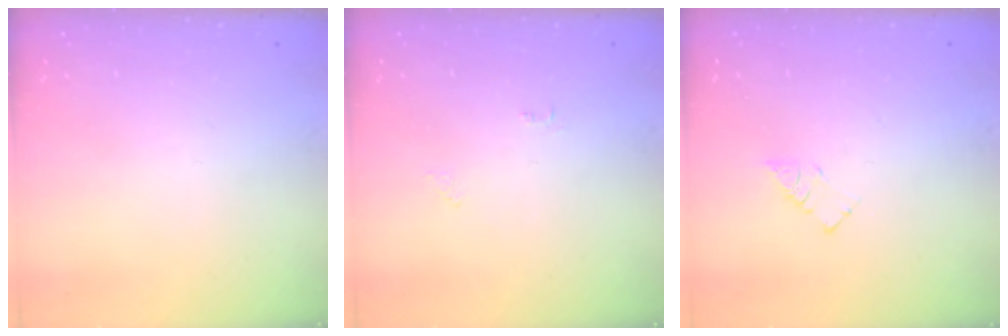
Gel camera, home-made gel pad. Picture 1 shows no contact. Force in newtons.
{"total": 2.5, "press": 2.5, "slide": 0.4}
{"total": 3.3, "press": 3.3, "slide": 0.2}